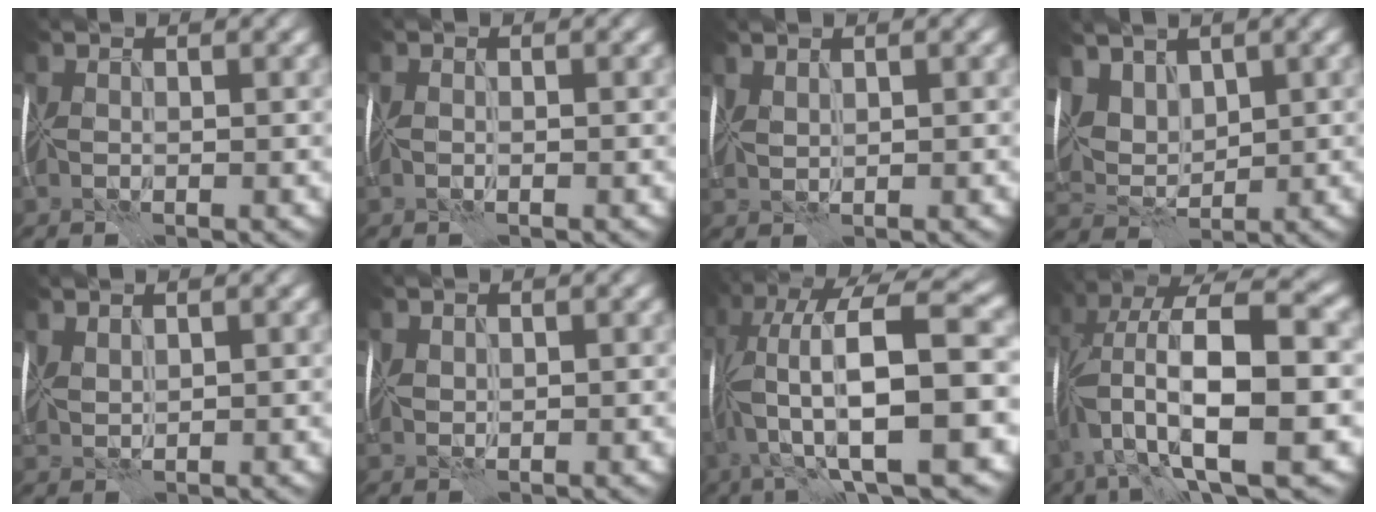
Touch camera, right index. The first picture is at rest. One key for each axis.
{"total": 0.6, "fx": 0.4, "fy": 0.2, "fz": 0.4, "tx": -0.008, "ty": 0.006, "tz": 0.003}
{"total": 0.9, "fx": 0.9, "fy": -0.3, "fz": 0.0, "tx": -0.002, "ty": 0.001, "tz": 0.025}
{"total": 5.1, "fx": 3.2, "fy": 3.2, "fz": 2.3, "tx": -0.067, "ty": 0.001, "tz": 0.078}
{"total": 1.1, "fx": 1.0, "fy": 0.0, "fz": 0.2, "tx": -0.009, "ty": 0.002, "tz": 0.028}
{"total": 0.6, "fx": 0.6, "fy": 0.1, "fz": -0.1, "tx": 0.002, "ty": 0.002, "tz": 0.014}
{"total": 13.6, "fx": -1.6, "fy": 3.5, "fz": 13.0, "tx": -0.235, "ty": 0.025, "tz": -0.022}
{"total": 13.4, "fx": -0.9, "fy": 3.8, "fz": 12.8, "tx": -0.254, "ty": 0.025, "tz": -0.007}